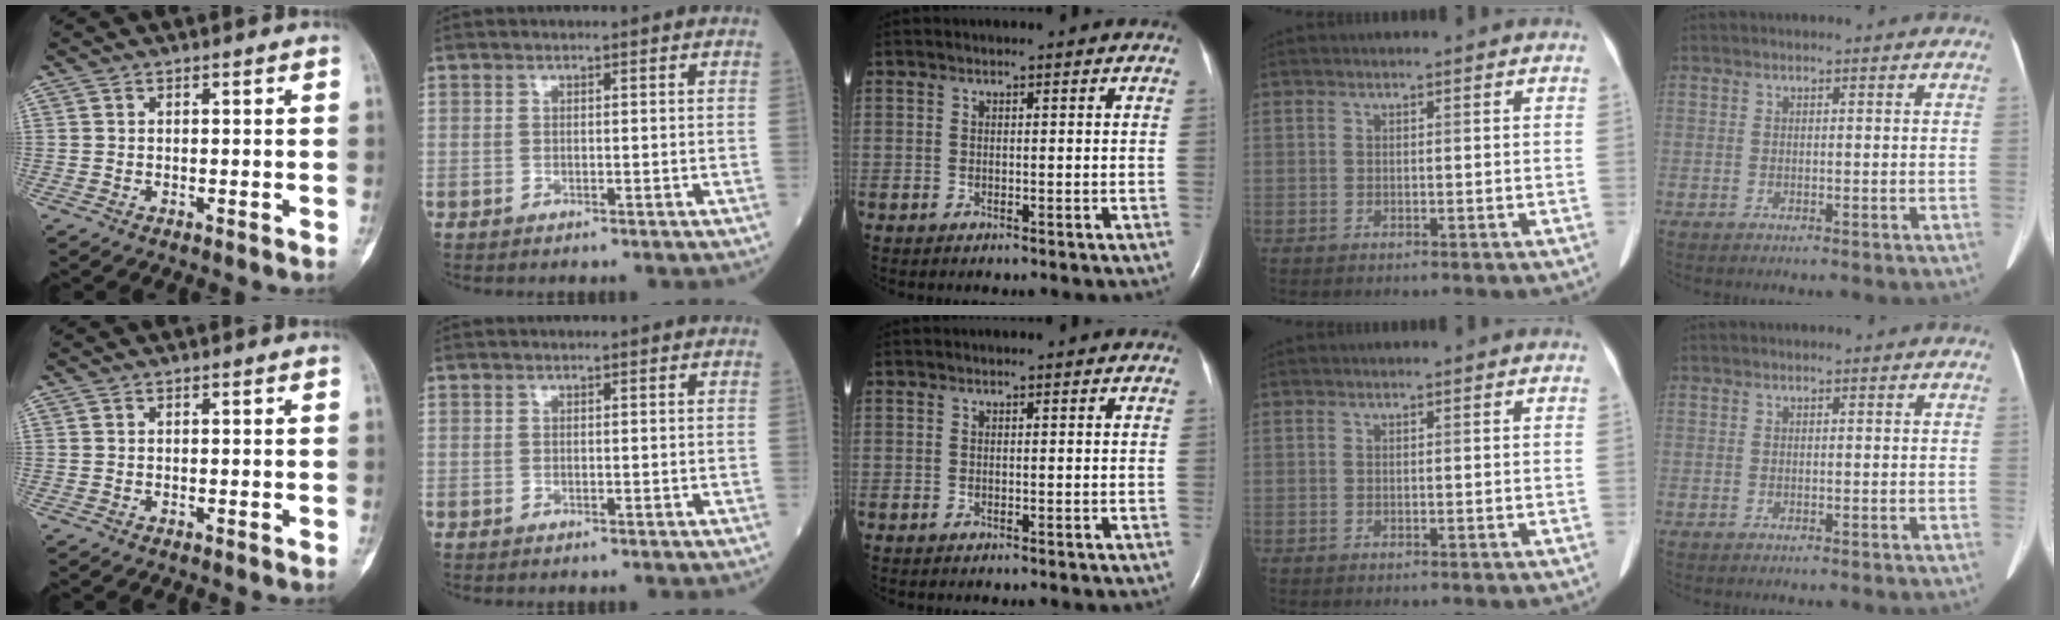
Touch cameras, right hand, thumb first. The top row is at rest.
{}